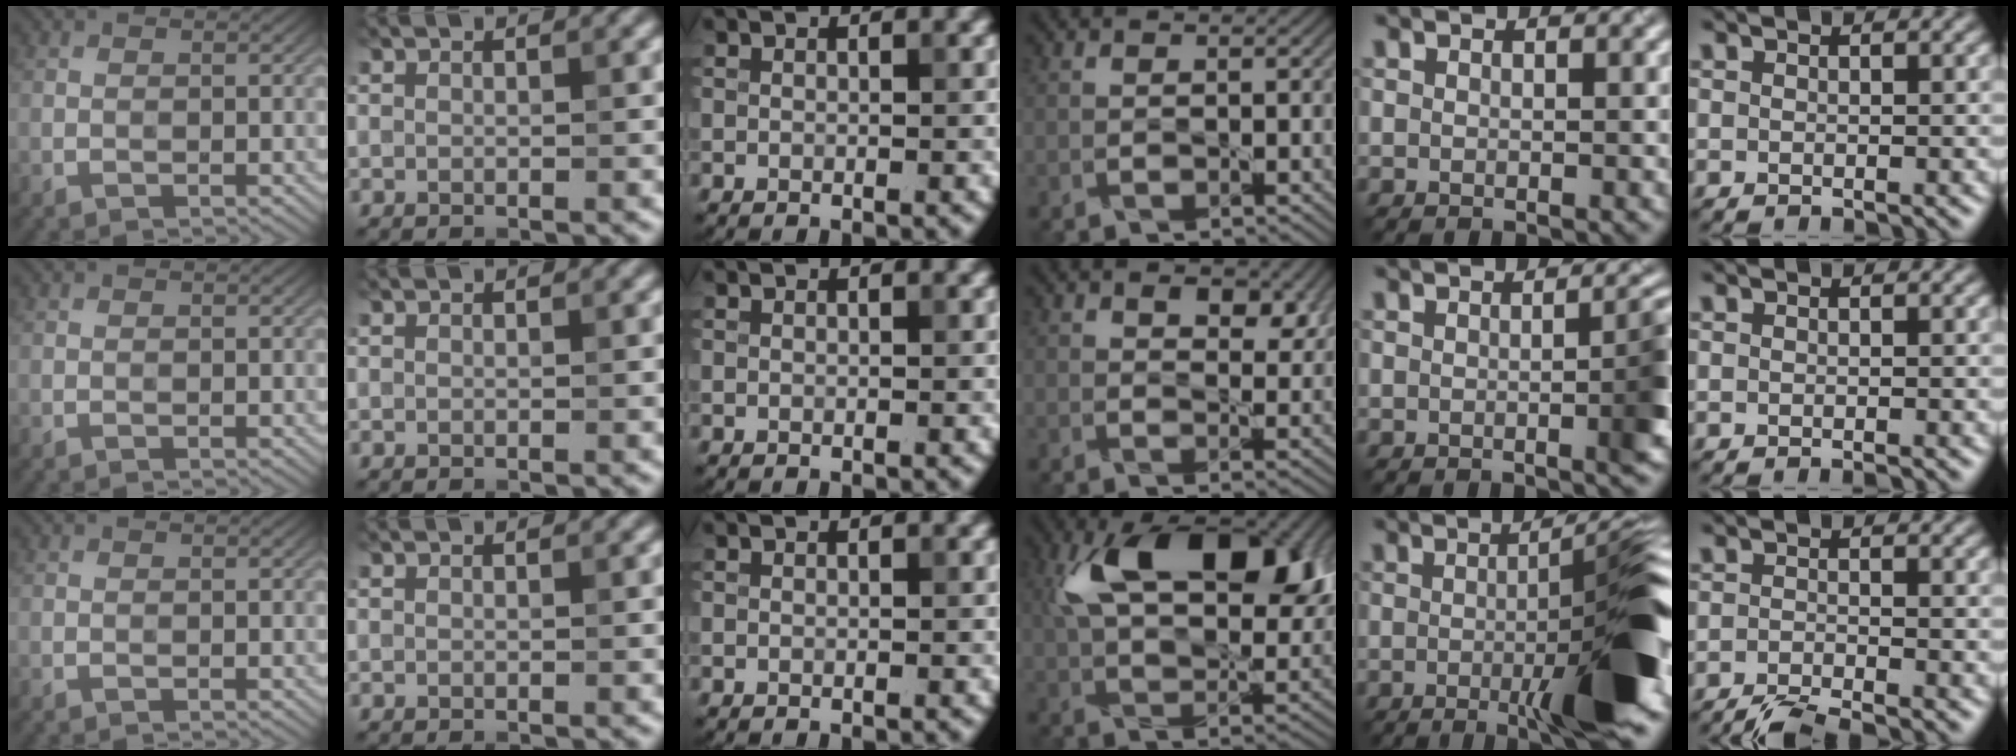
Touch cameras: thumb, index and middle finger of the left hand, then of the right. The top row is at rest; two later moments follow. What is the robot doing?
{"motion": "squeeze", "object": "paper clamp"}